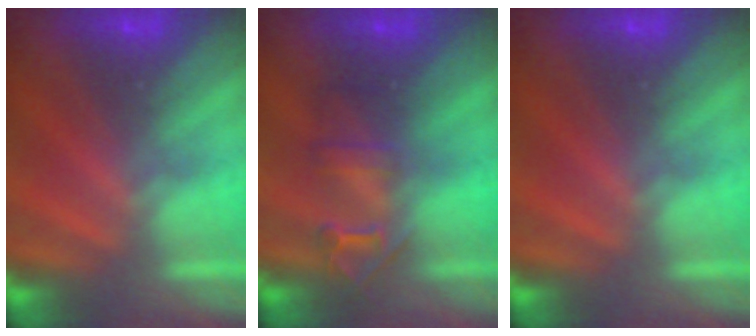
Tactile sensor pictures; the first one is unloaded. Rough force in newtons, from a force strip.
{"total": 2.5}
{"total": 0.0}